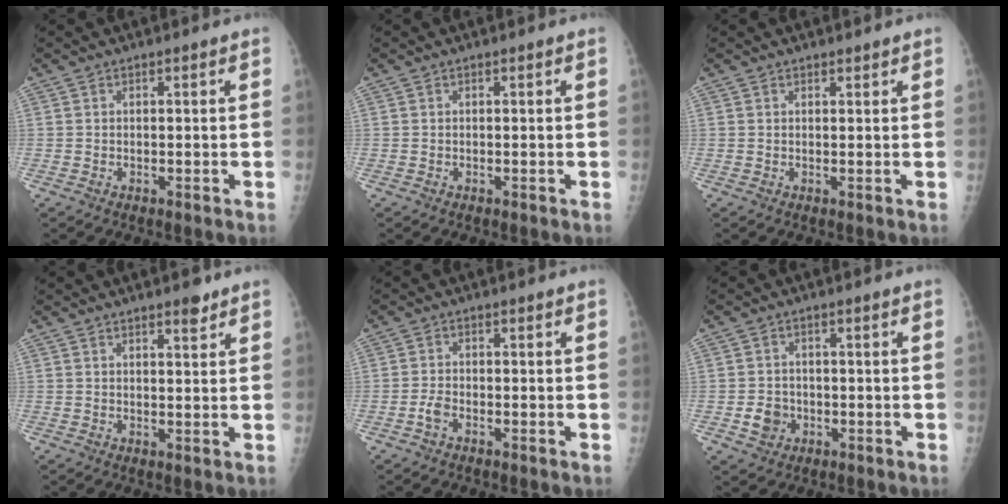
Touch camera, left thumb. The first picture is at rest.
{"total": 0.0}
{"total": 0.8, "force": [0.8, 0.3, 0.2], "torque": [-0.001, -0.006, 0.012]}
{"total": 3.0, "force": [2.2, 0.9, 1.8], "torque": [-0.017, -0.013, 0.031]}
{"total": 1.8, "force": [-1.0, 1.0, 1.2], "torque": [-0.028, 0.003, -0.023]}
{"total": 4.4, "force": [-1.3, 3.9, 1.8], "torque": [-0.014, 0.007, -0.019]}